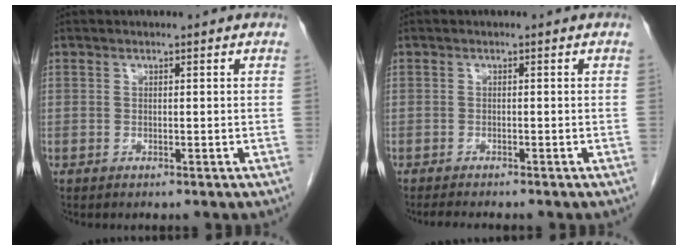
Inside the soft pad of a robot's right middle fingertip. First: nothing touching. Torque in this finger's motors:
{"motor_torque": [0.02, 0.04, 0.00, 0.01]}